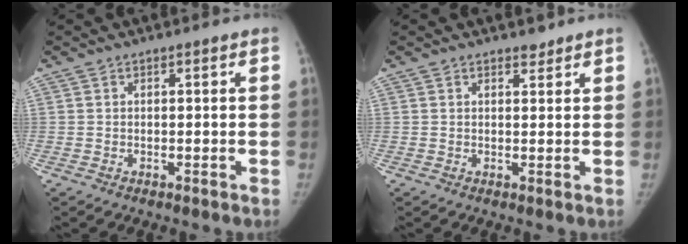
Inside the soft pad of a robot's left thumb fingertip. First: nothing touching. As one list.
[{"total": 1.3, "force": [1.1, 0.6, 0.2], "torque": [0.005, -0.008, 0.013]}]